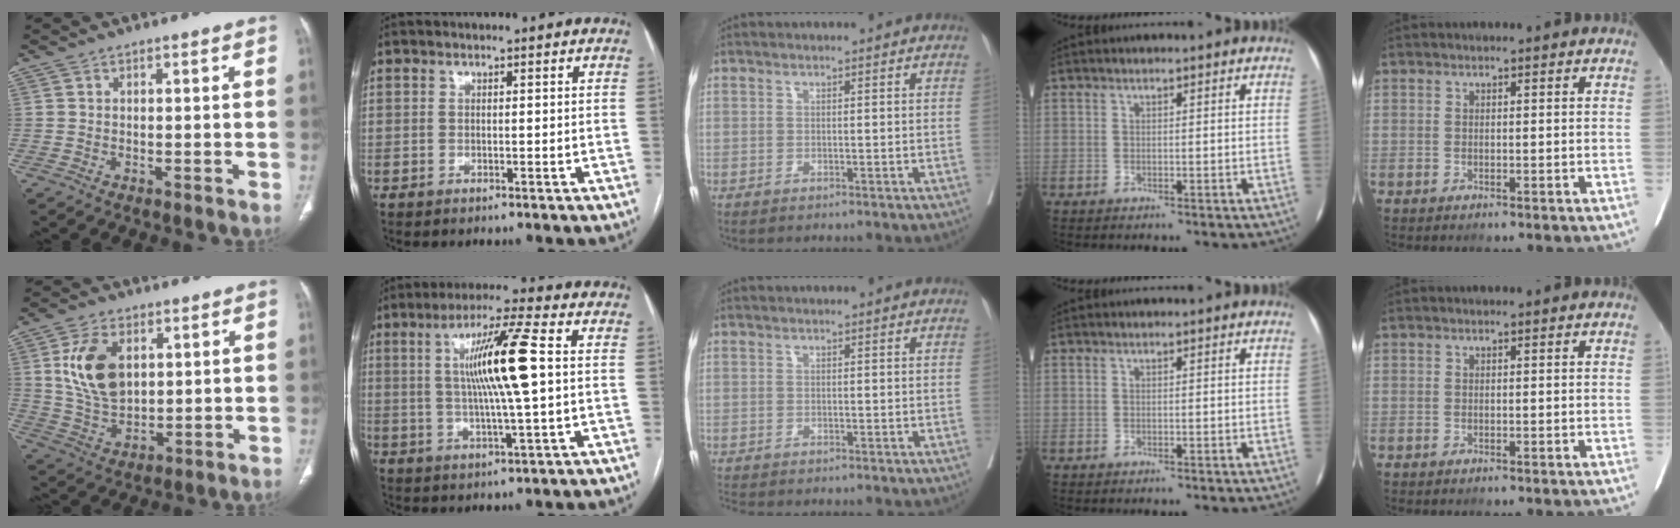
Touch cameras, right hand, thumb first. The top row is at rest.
{"thumb": {"total": 12.6, "force": [3.4, 7.9, 9.2], "torque": [-0.160, -0.014, 0.074]}, "index": {"total": 11.7, "force": [1.7, -0.2, 11.6], "torque": [-0.209, 0.004, 0.028]}, "middle": {"total": 1.2, "force": [-1.2, -0.1, 0.2], "torque": [-0.015, -0.007, -0.023]}}